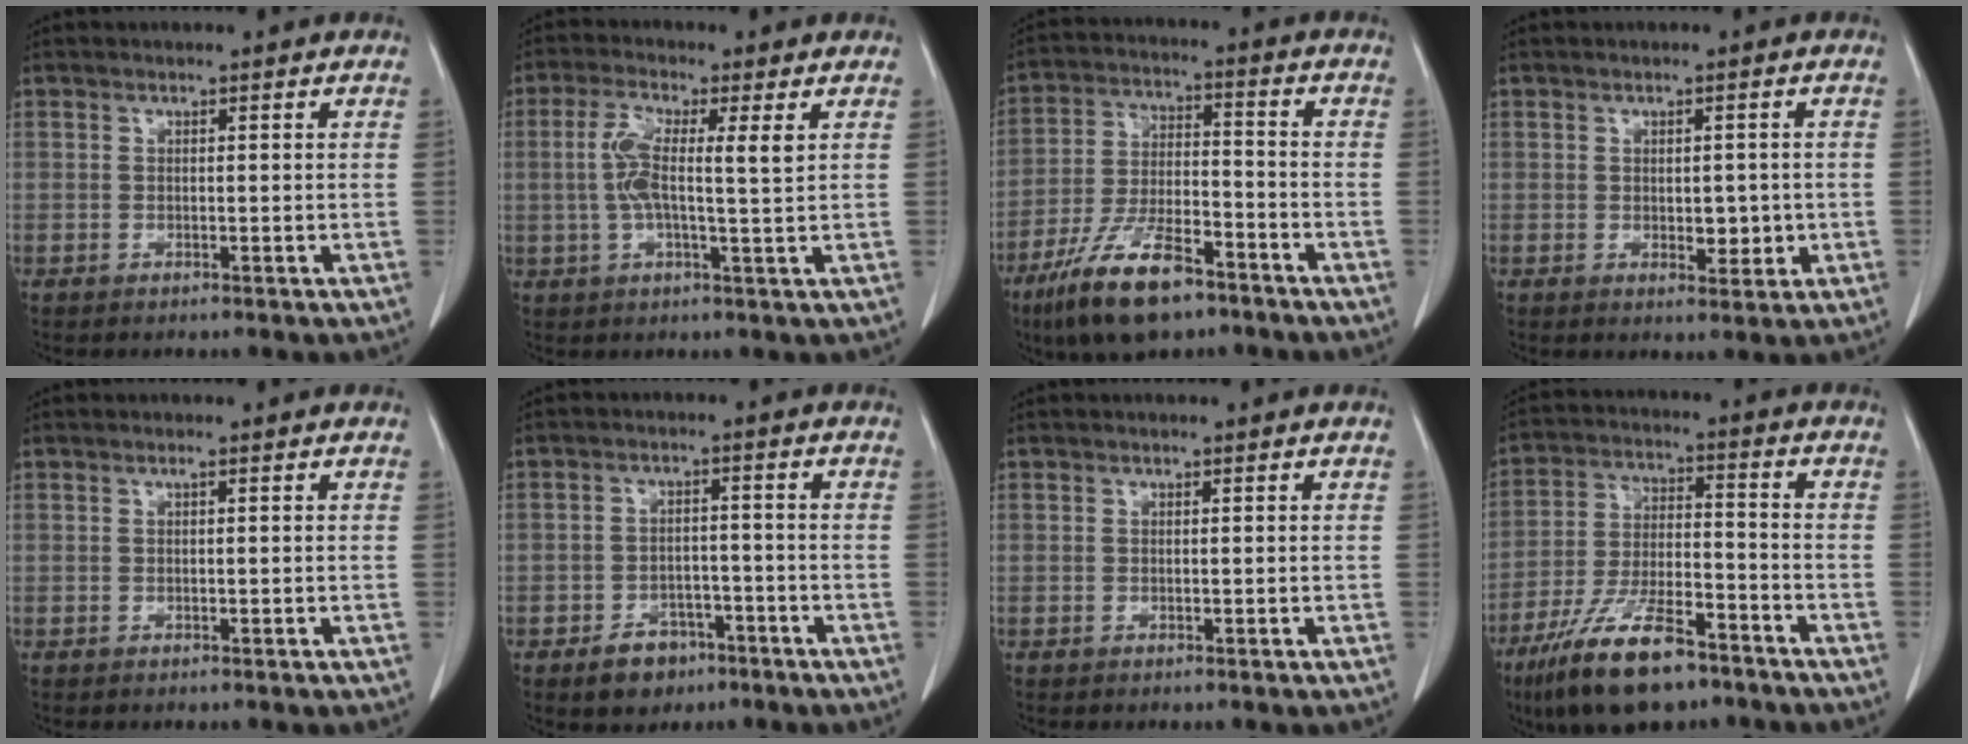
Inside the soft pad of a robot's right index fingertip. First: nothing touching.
{"total": 7.8, "force": [1.3, 1.3, 7.6], "torque": [-0.157, 0.012, 0.022]}
{"total": 14.5, "force": [-9.4, 4.6, 10.0], "torque": [-0.199, -0.010, -0.169]}
{"total": 4.2, "force": [-0.5, 2.3, 3.4], "torque": [-0.047, 0.002, 0.002]}
{"total": 0.7, "force": [0.2, 0.2, 0.6], "torque": [-0.013, 0.002, 0.005]}
{"total": 6.3, "force": [-3.8, 4.3, 2.5], "torque": [-0.041, 0.008, -0.052]}
{"total": 0.0}
{"total": 15.9, "force": [-10.7, 4.9, 10.7], "torque": [-0.221, -0.018, -0.193]}